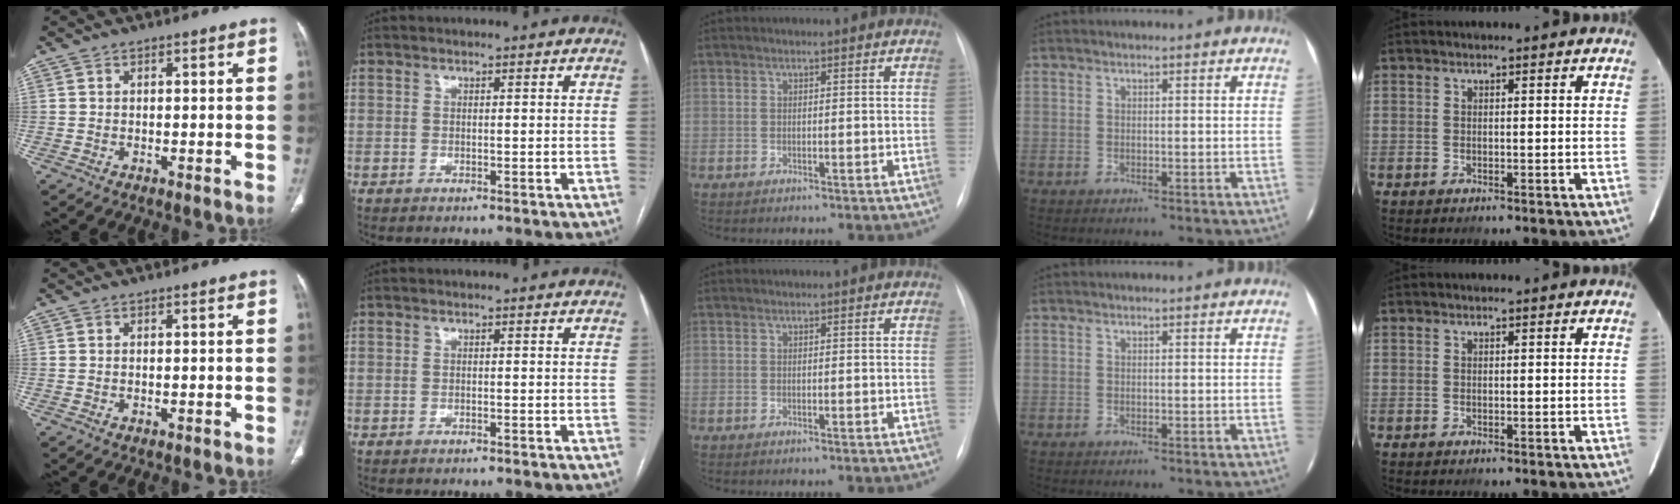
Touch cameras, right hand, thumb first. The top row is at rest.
{}